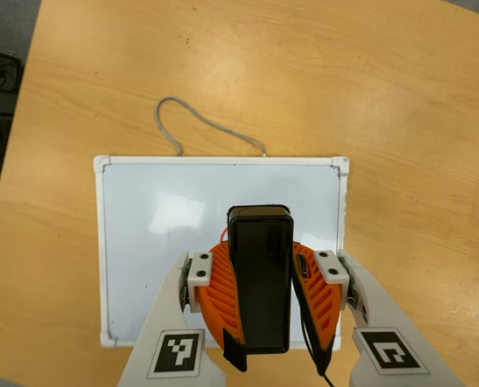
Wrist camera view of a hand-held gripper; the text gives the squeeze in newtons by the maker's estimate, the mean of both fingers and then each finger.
{"total": 9.2, "left": 7.6, "right": 10.9}